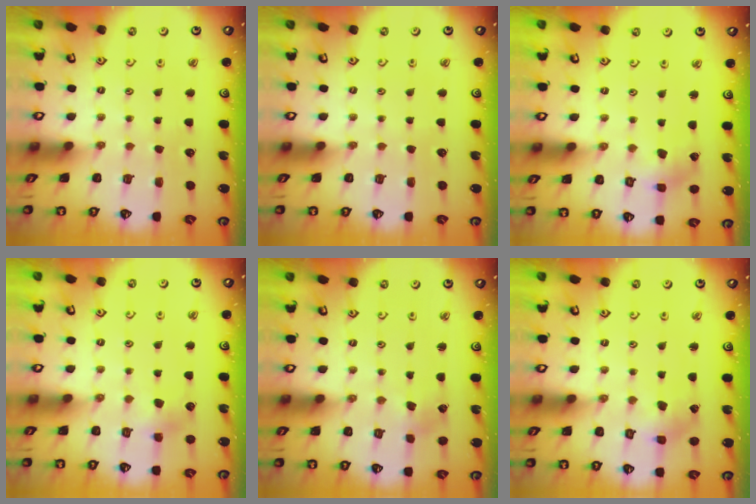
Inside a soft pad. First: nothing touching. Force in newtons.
{"total": 0.0}
{"total": 1.6, "press": 1.5, "slide": 0.4}
{"total": 3.6, "press": 3.6, "slide": 0.4}
{"total": 2.6, "press": 2.6, "slide": 0.6}
{"total": 1.4, "press": 1.4, "slide": 0.2}